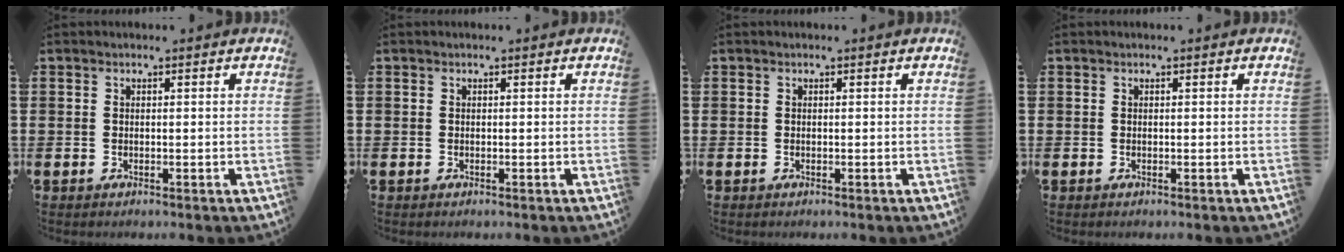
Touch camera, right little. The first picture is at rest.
{"total": 0.0}
{"total": 0.0}
{"total": 0.0}